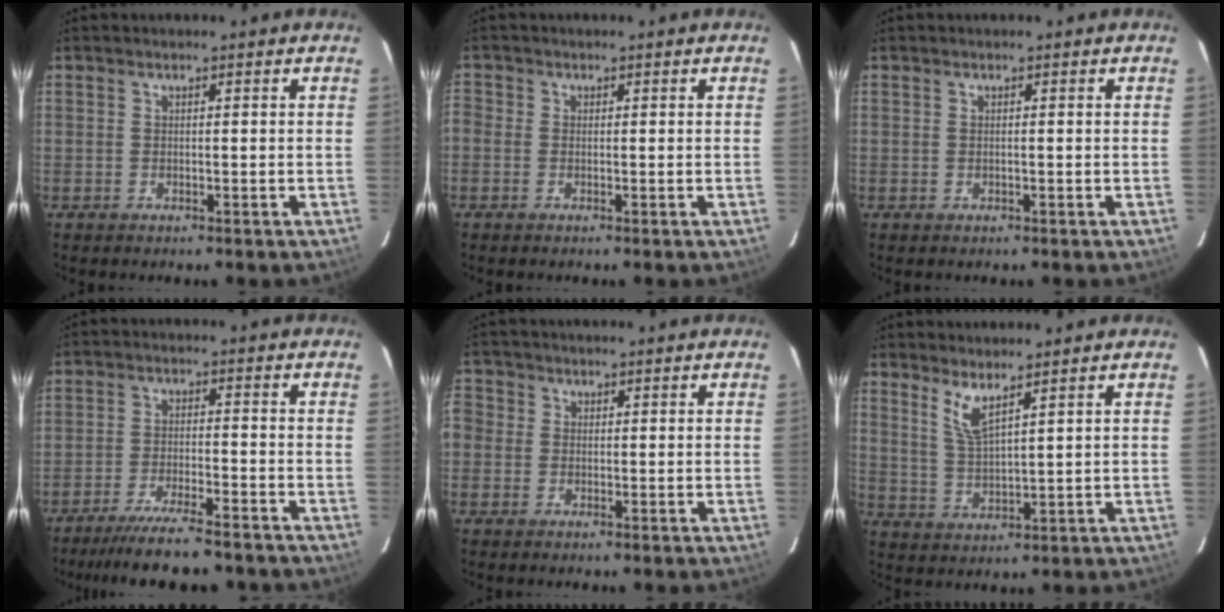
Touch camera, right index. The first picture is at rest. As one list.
[{"total": 1.1, "force": [-0.4, 0.7, 0.7], "torque": [-0.021, 0.001, -0.015]}, {"total": 0.0}, {"total": 11.9, "force": [-10.4, 1.6, 5.5], "torque": [-0.122, -0.021, -0.165]}, {"total": 3.6, "force": [-0.7, 3.4, 1.0], "torque": [-0.022, 0.004, -0.024]}, {"total": 4.9, "force": [3.5, 0.6, 3.3], "torque": [-0.070, -0.007, 0.074]}]